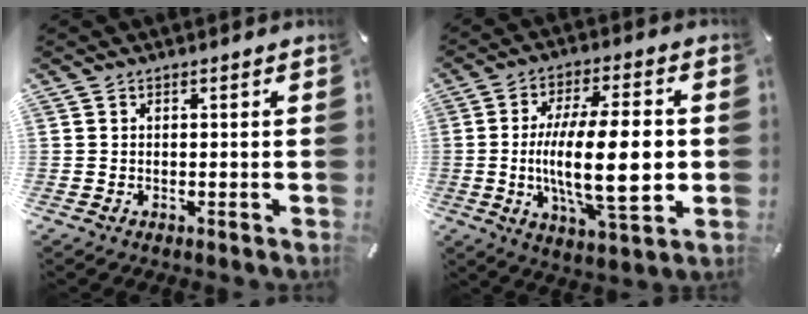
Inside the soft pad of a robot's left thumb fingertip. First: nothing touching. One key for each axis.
{"total": 20.0, "fx": -0.9, "fy": 6.5, "fz": 18.9, "tx": -0.337, "ty": -0.013, "tz": -0.021}